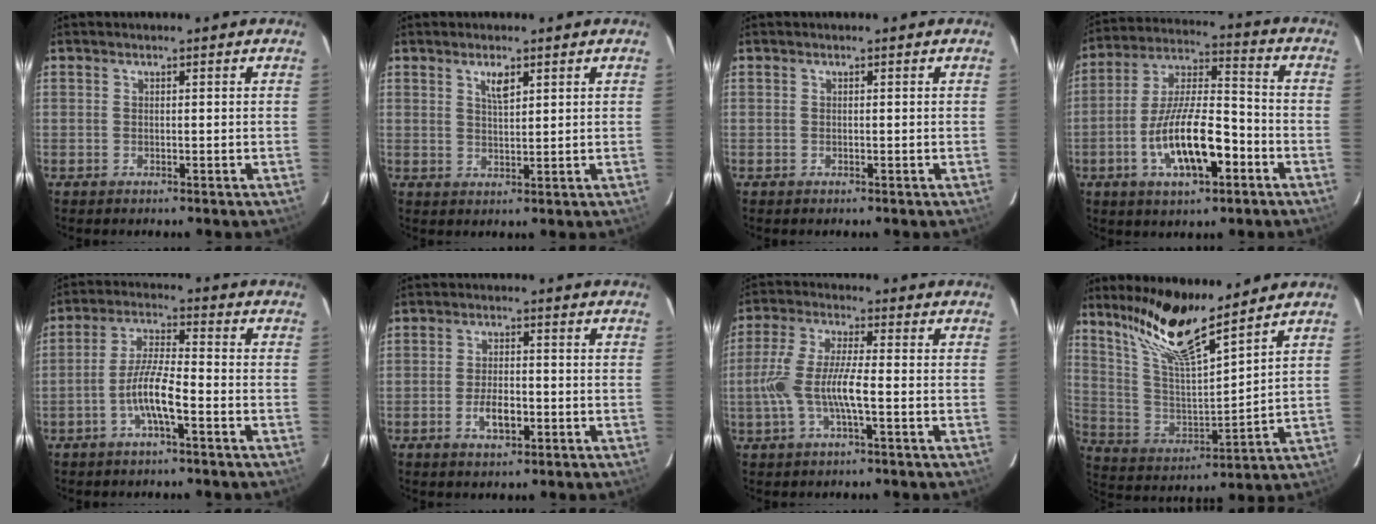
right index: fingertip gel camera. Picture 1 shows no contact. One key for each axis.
{"total": 3.1, "fx": 1.7, "fy": 1.1, "fz": 2.3, "tx": -0.037, "ty": -0.001, "tz": 0.032}
{"total": 0.0}
{"total": 15.5, "fx": -6.0, "fy": 5.4, "fz": 13.3, "tx": -0.255, "ty": 0.004, "tz": -0.102}
{"total": 7.3, "fx": -3.3, "fy": 0.9, "fz": 6.5, "tx": -0.133, "ty": 0.007, "tz": -0.061}
{"total": 5.1, "fx": -2.0, "fy": 2.2, "fz": 4.1, "tx": -0.084, "ty": 0.000, "tz": -0.031}
{"total": 9.5, "fx": -2.2, "fy": 1.7, "fz": 9.1, "tx": -0.193, "ty": 0.000, "tz": -0.040}
{"total": 15.4, "fx": 11.9, "fy": 1.9, "fz": 9.7, "tx": -0.179, "ty": -0.005, "tz": 0.233}